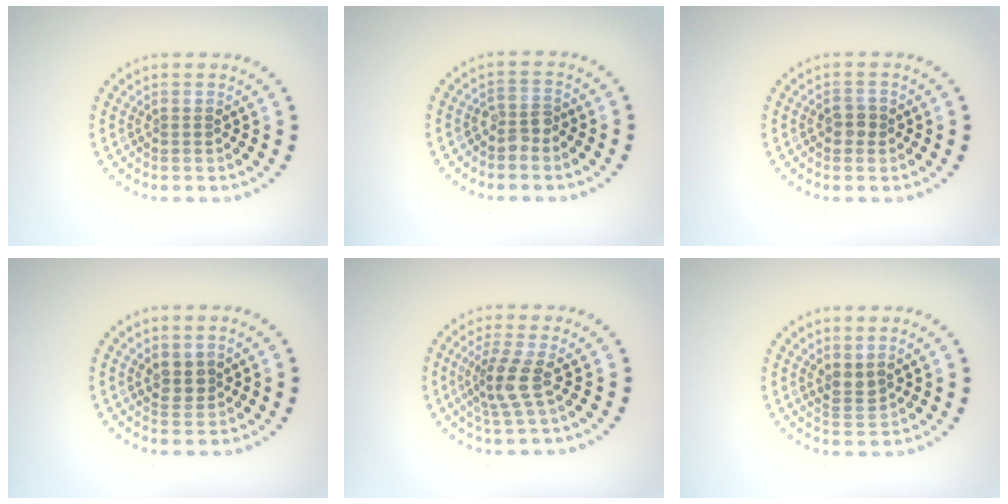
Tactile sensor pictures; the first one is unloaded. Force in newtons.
{"total": 1.8, "press": 1.6, "slide": 0.8}
{"total": 1.5, "press": 1.5, "slide": 0.3}
{"total": 2.0, "press": 1.8, "slide": 0.8}
{"total": 3.0, "press": 2.2, "slide": 1.9}
{"total": 1.5, "press": 1.3, "slide": 0.8}